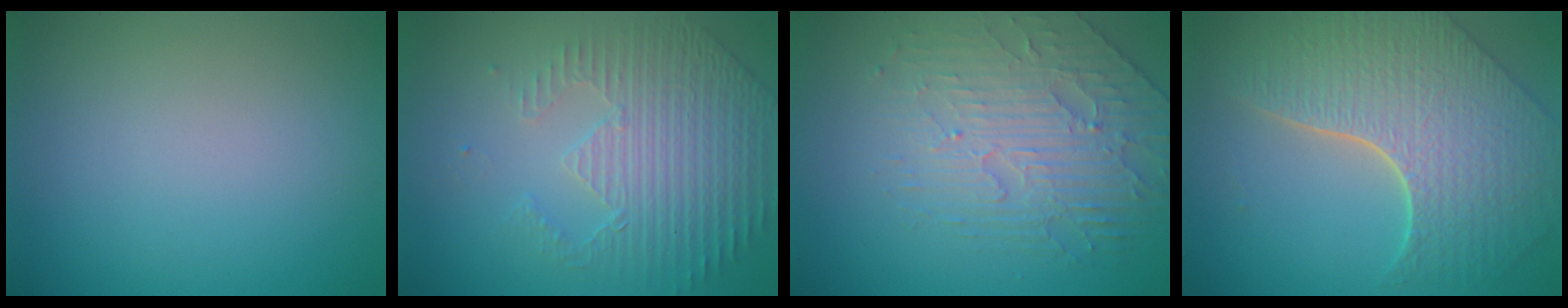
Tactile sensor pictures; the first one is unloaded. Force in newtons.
{"total": 4.6, "press": 3.5, "slide": 3.0}
{"total": 4.2, "press": 3.8, "slide": 1.7}
{"total": 8.4, "press": 6.0, "slide": 5.8}